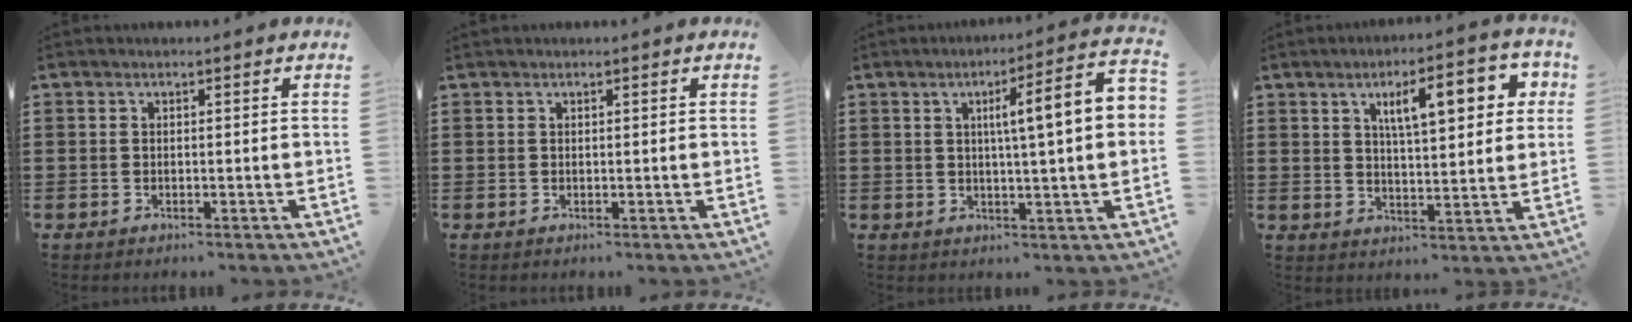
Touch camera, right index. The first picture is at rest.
{"total": 0.0}
{"total": 7.9, "force": [0.9, 0.4, 7.8], "torque": [-0.131, -0.010, 0.001]}
{"total": 8.8, "force": [3.5, 2.9, 7.6], "torque": [-0.122, 0.000, 0.051]}